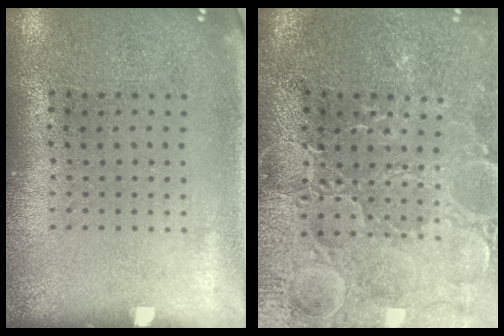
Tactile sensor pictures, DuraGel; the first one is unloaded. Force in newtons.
{"total": 3.7, "press": 3.6, "slide": 0.9}